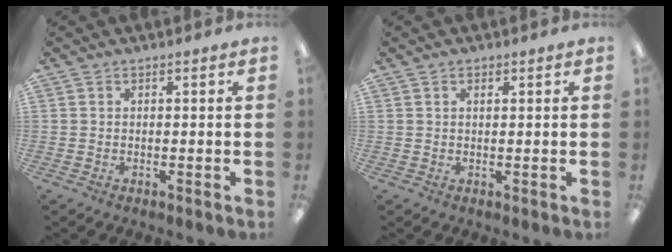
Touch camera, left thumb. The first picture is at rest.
{"total": 0.8, "force": [0.5, 0.4, 0.5], "torque": [-0.011, 0.002, 0.009]}